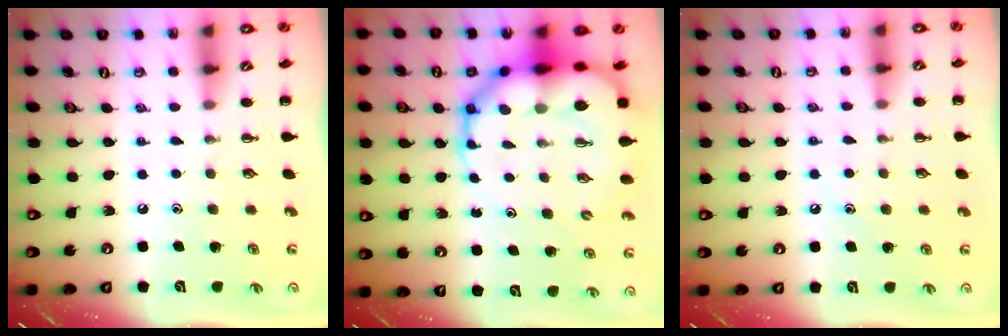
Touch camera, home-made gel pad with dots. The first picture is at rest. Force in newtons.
{"total": 19.4, "press": 18.7, "slide": 5.1}
{"total": 7.0, "press": 6.8, "slide": 1.6}